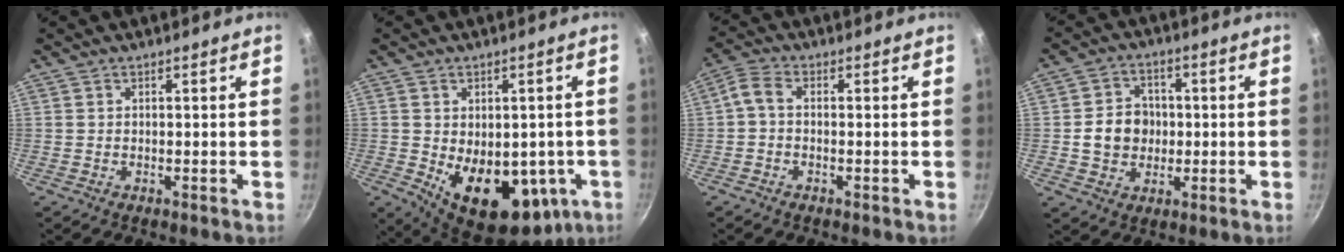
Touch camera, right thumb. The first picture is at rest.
{"total": 17.8, "force": [-3.6, 11.4, 13.2], "torque": [-0.153, -0.021, -0.023]}
{"total": 3.4, "force": [-0.5, 2.0, 2.8], "torque": [-0.076, 0.017, -0.022]}
{"total": 8.2, "force": [-0.3, 7.2, 4.1], "torque": [-0.039, 0.012, -0.008]}